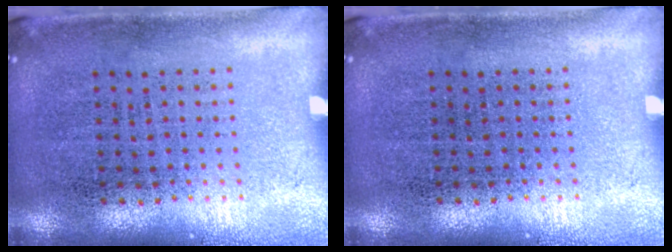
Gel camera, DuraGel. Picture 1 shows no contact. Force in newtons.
{"total": 0.0}